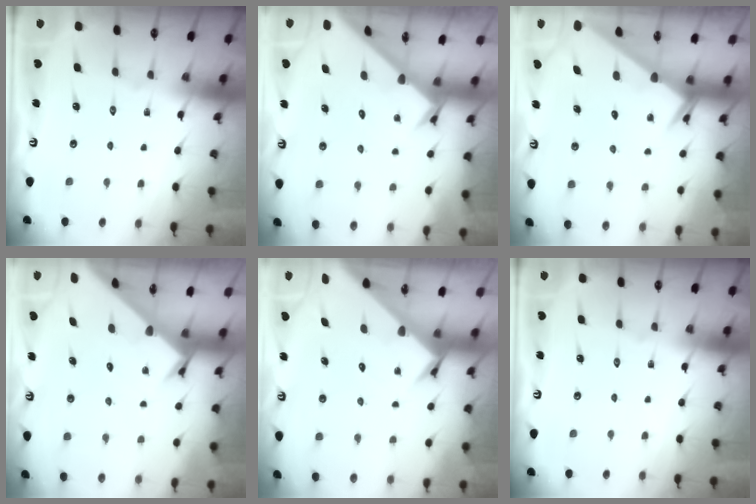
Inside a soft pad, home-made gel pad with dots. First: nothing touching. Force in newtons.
{"total": 2.4, "press": 2.4, "slide": 0.1}
{"total": 2.6, "press": 2.6, "slide": 0.1}
{"total": 2.3, "press": 2.3, "slide": 0.2}
{"total": 2.8, "press": 2.8, "slide": 0.2}
{"total": 0.0}